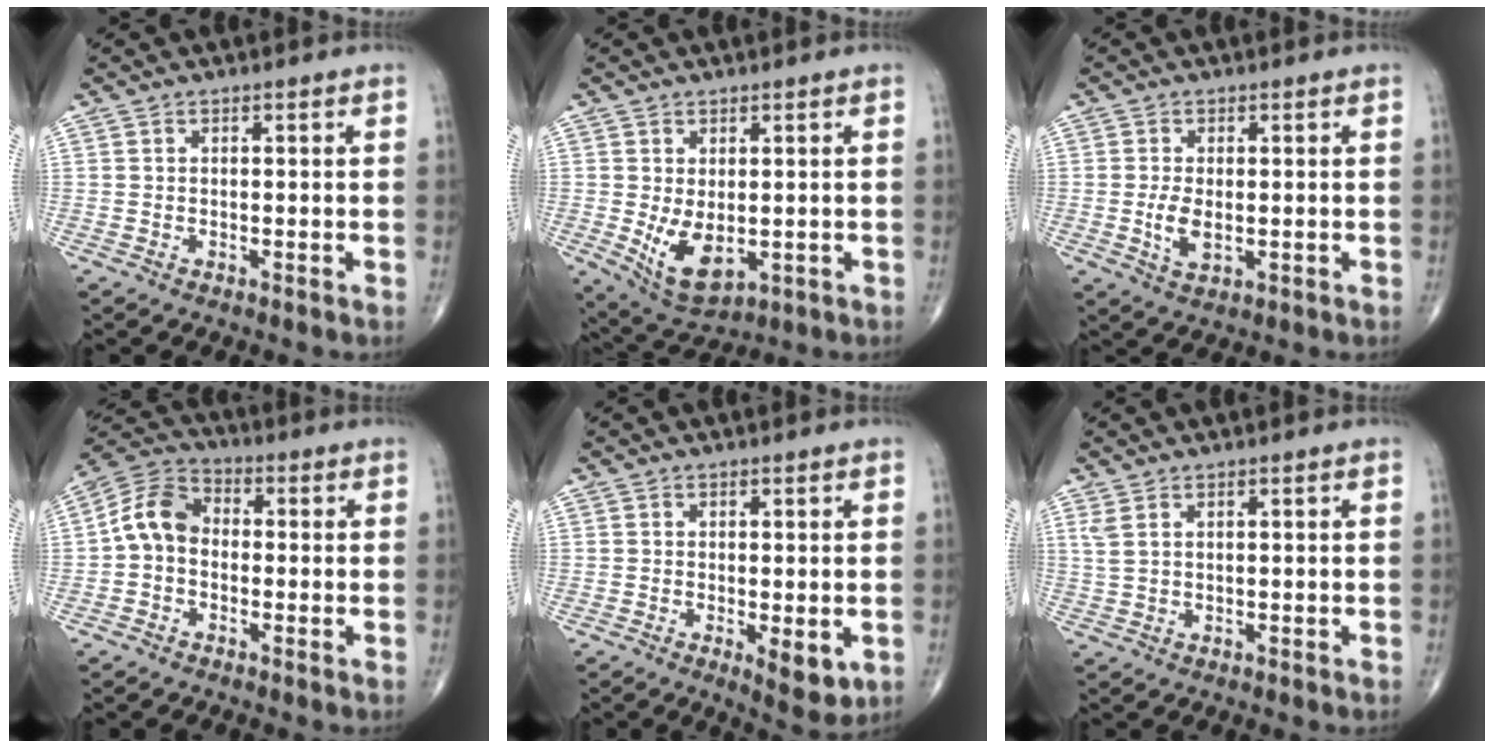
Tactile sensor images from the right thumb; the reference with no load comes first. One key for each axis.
{"total": 8.0, "fx": -0.8, "fy": 4.5, "fz": 6.6, "tx": -0.106, "ty": -0.015, "tz": 0.006}
{"total": 4.2, "fx": -0.4, "fy": 2.1, "fz": 3.6, "tx": -0.073, "ty": -0.009, "tz": -0.003}
{"total": 8.2, "fx": -0.8, "fy": 6.1, "fz": 5.3, "tx": -0.089, "ty": 0.027, "tz": -0.033}
{"total": 5.4, "fx": -1.2, "fy": 1.9, "fz": 4.9, "tx": -0.067, "ty": -0.016, "tz": -0.012}
{"total": 2.2, "fx": 1.2, "fy": 0.7, "fz": 1.7, "tx": -0.047, "ty": 0.005, "tz": 0.033}